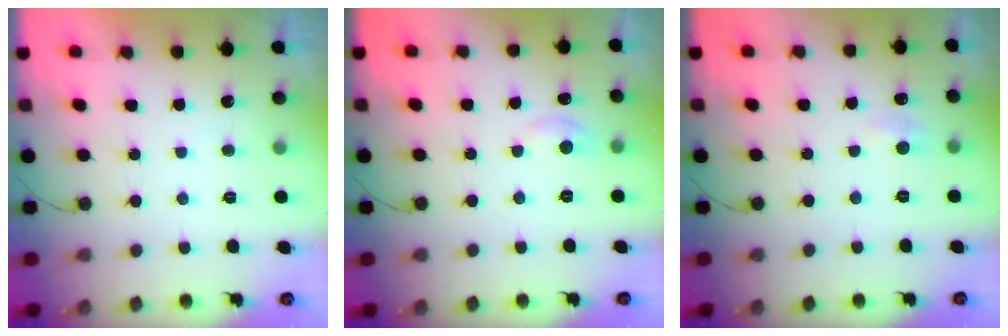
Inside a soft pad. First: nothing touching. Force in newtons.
{"total": 3.5, "press": 3.5, "slide": 0.5}
{"total": 5.4, "press": 5.3, "slide": 0.7}